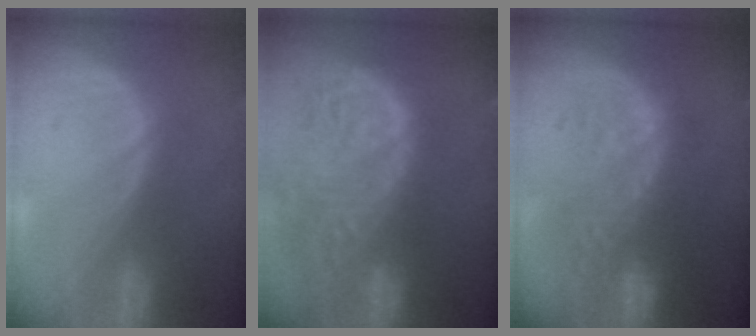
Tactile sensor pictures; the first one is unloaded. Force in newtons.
{"total": 14.9, "press": 12.4, "slide": 8.4}
{"total": 10.5, "press": 9.5, "slide": 4.4}